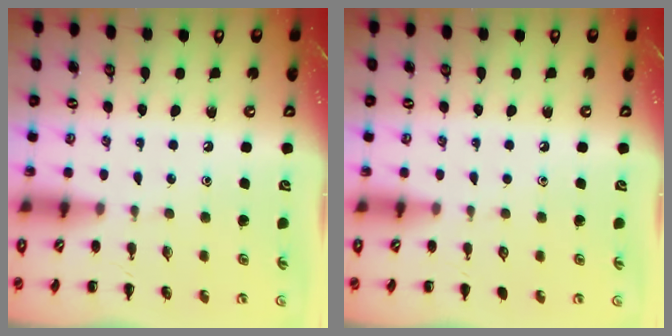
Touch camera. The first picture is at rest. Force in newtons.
{"total": 0.0}